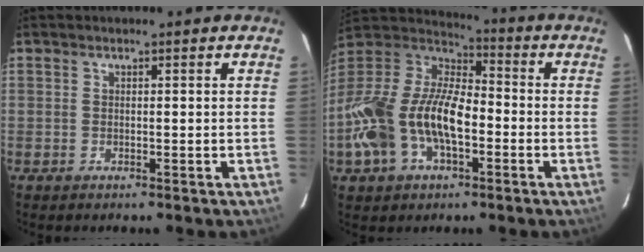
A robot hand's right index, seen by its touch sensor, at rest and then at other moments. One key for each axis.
{"total": 21.7, "fx": -6.5, "fy": 12.1, "fz": 16.9, "tx": -0.357, "ty": -0.007, "tz": -0.121}